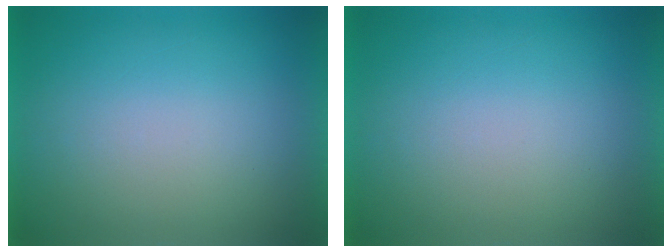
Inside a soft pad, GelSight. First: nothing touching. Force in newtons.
{"total": 0.0}